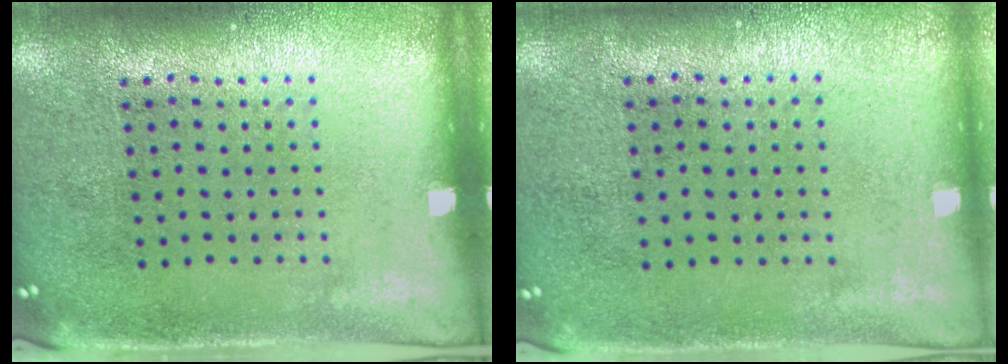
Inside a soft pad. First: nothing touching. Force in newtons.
{"total": 0.0}